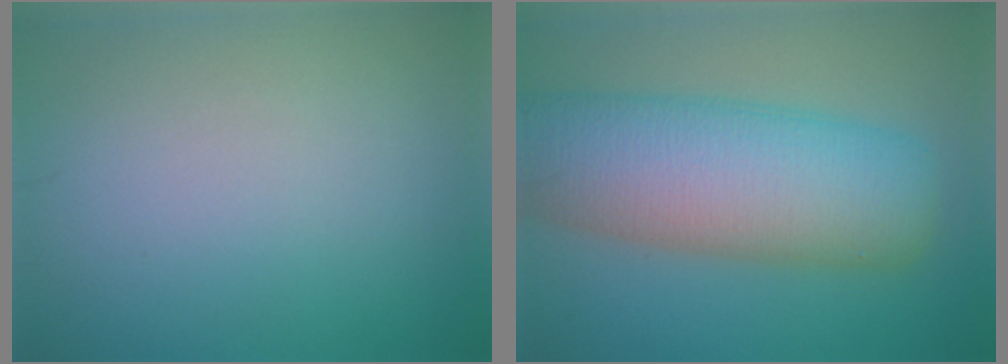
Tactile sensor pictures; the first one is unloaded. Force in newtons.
{"total": 11.6, "press": 11.6, "slide": 0.3}